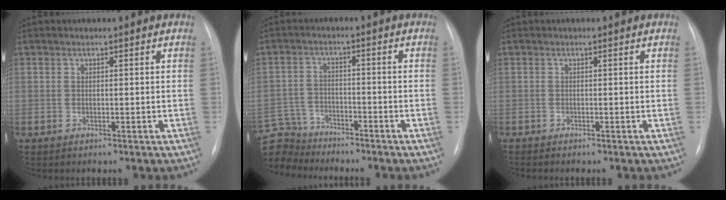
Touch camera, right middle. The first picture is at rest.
{"total": 9.1, "force": [-8.6, 3.1, 0.2], "torque": [-0.020, 0.011, -0.161]}
{"total": 0.5, "force": [-0.5, 0.0, 0.2], "torque": [-0.002, -0.002, -0.007]}